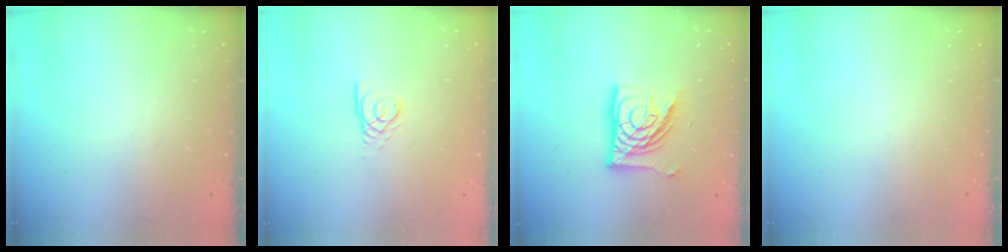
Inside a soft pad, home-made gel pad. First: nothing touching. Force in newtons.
{"total": 2.7, "press": 2.7, "slide": 0.1}
{"total": 17.3, "press": 17.3, "slide": 1.7}
{"total": 0.0}